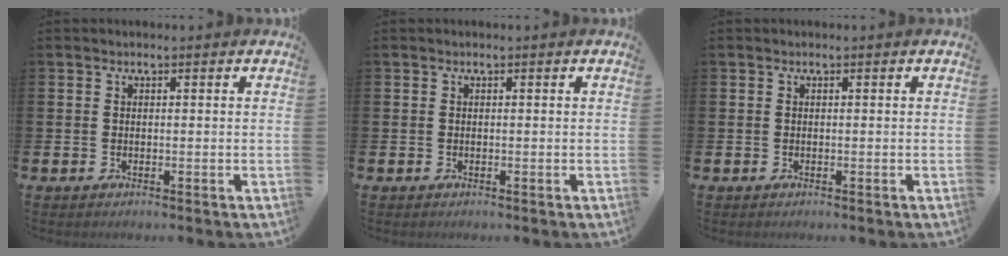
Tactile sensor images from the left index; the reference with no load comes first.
{"total": 0.0}
{"total": 0.0}